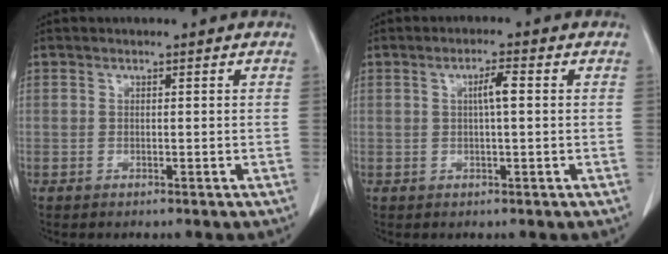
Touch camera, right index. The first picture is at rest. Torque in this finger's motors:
{"motor_torque": [0.40, 0.15, 0.08, 0.03]}